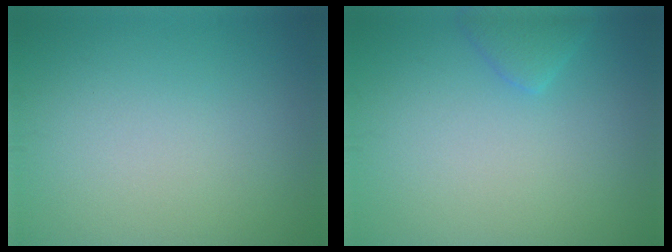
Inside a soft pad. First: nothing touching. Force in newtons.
{"total": 1.8, "press": 1.8, "slide": 0.1}